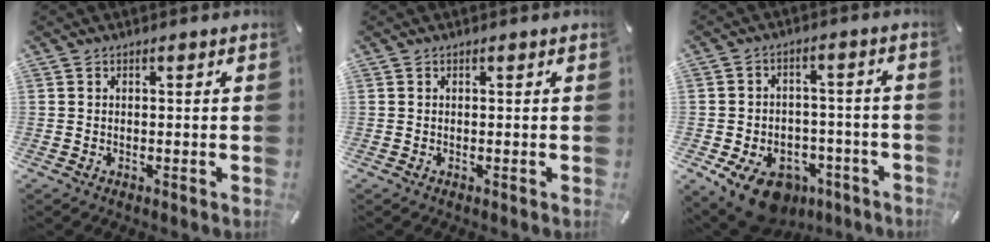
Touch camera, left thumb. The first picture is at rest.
{"total": 0.0}
{"total": 11.8, "force": [-7.0, 7.5, 5.8], "torque": [-0.091, 0.051, -0.117]}